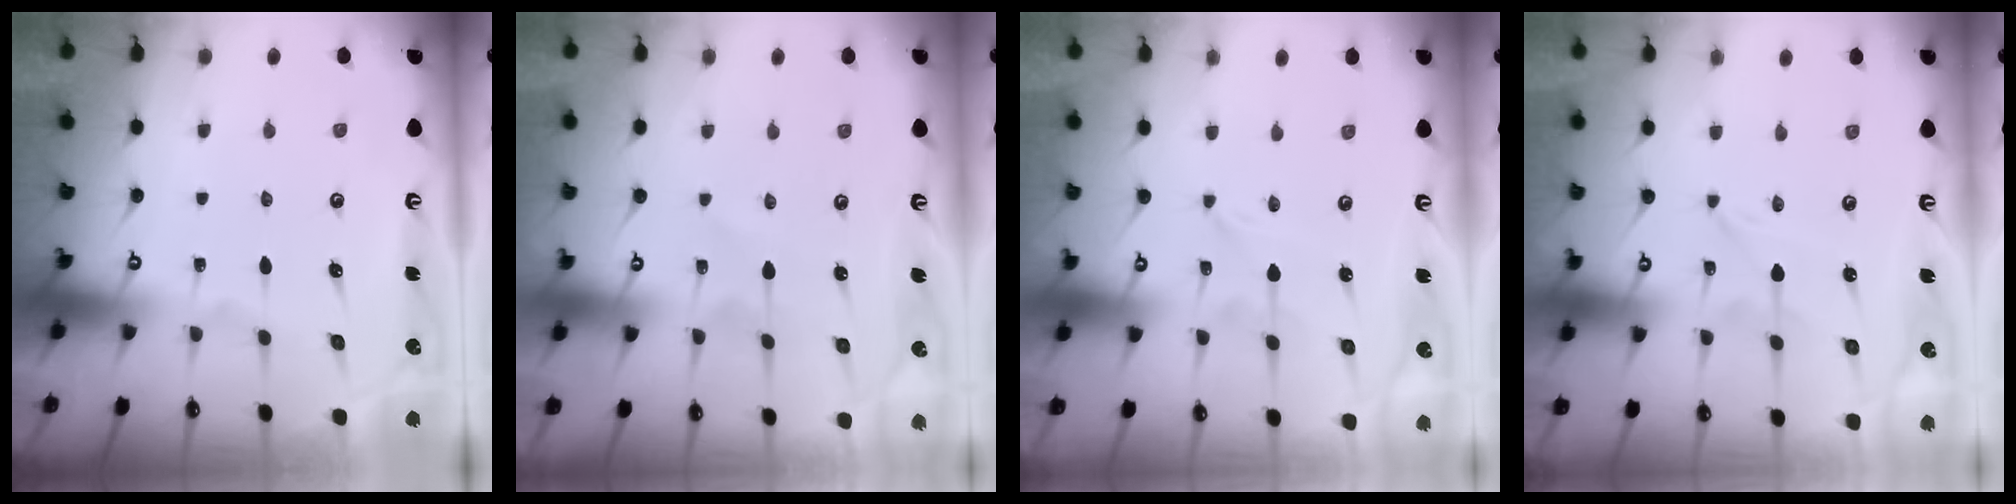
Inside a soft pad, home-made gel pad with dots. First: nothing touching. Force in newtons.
{"total": 3.3, "press": 3.3, "slide": 0.4}
{"total": 0.0}
{"total": 0.0}